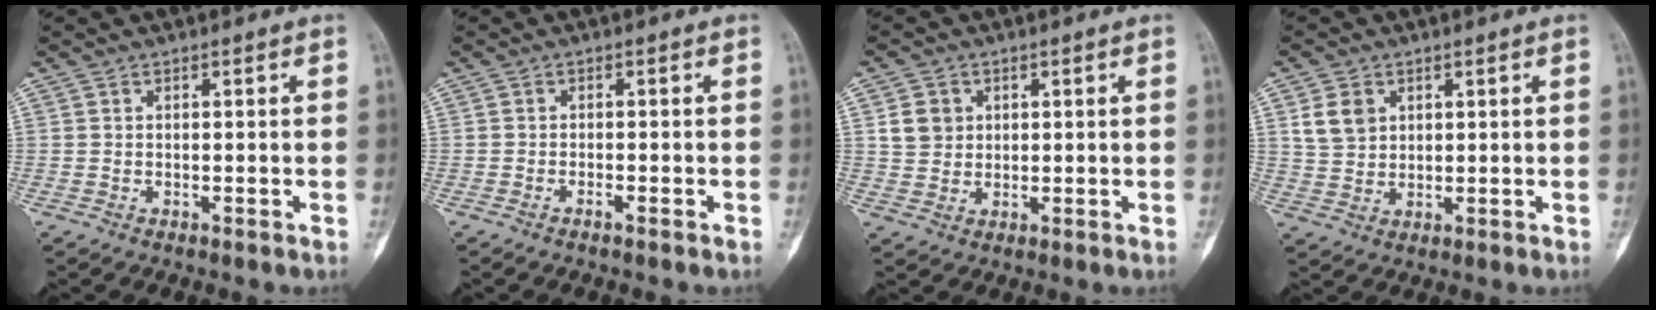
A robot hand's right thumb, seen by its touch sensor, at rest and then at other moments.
{"total": 1.0, "force": [-0.8, 0.1, 0.6], "torque": [-0.011, 0.005, -0.016]}
{"total": 4.8, "force": [1.3, 4.2, 1.9], "torque": [-0.013, -0.003, 0.025]}
{"total": 5.5, "force": [2.1, 4.2, 2.8], "torque": [-0.039, -0.006, 0.045]}